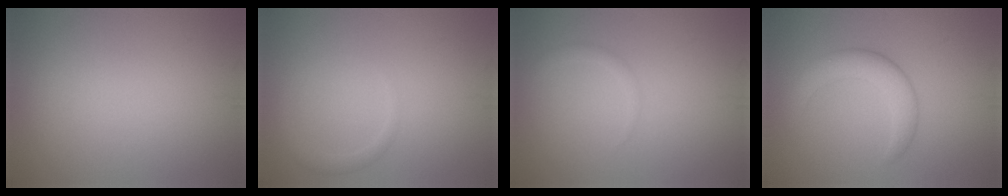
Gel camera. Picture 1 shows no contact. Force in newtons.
{"total": 1.3, "press": 1.3, "slide": 0.1}
{"total": 1.0, "press": 1.0, "slide": 0.1}
{"total": 3.9, "press": 3.9, "slide": 0.2}